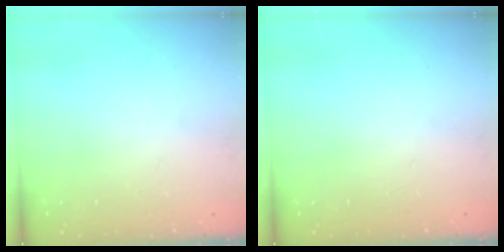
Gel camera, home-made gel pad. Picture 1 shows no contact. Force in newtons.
{"total": 1.0, "press": 0.0, "slide": 1.0}